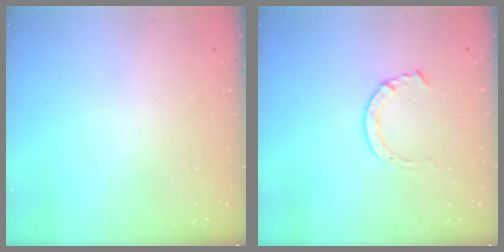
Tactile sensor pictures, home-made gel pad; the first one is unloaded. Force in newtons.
{"total": 3.5, "press": 3.5, "slide": 0.4}